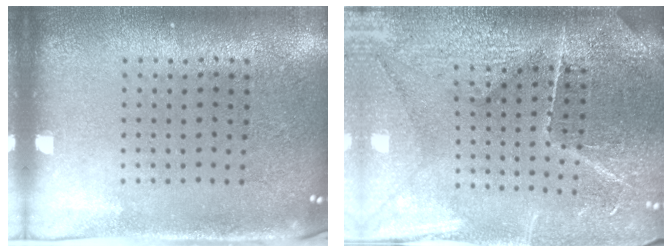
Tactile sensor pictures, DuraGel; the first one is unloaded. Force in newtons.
{"total": 4.2, "press": 3.9, "slide": 1.6}